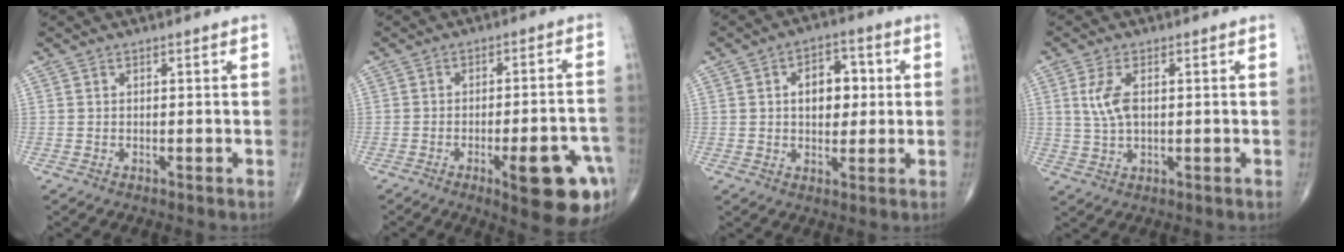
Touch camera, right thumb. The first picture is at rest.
{"total": 14.9, "force": [-6.4, 3.9, 12.8], "torque": [-0.113, 0.028, -0.071]}
{"total": 8.4, "force": [1.2, 5.5, 6.2], "torque": [-0.057, 0.009, 0.014]}
{"total": 5.4, "force": [1.0, 2.8, 4.6], "torque": [-0.102, 0.001, 0.022]}